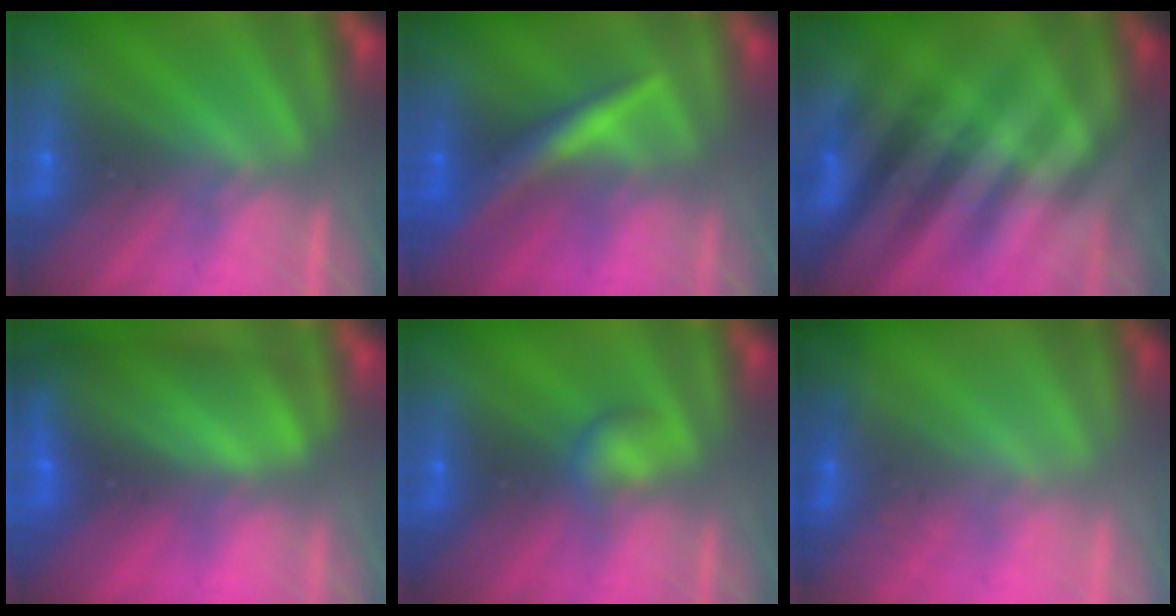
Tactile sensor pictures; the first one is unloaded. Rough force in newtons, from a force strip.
{"total": 2.4}
{"total": 2.6}
{"total": 9.6}
{"total": 2.2}
{"total": 1.4}